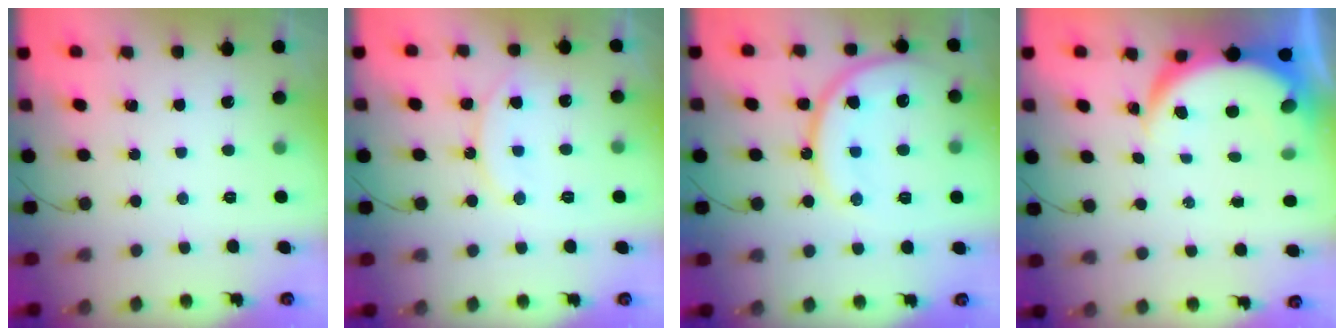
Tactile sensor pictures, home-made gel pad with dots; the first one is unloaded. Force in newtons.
{"total": 11.2, "press": 11.1, "slide": 1.3}
{"total": 17.7, "press": 17.6, "slide": 1.8}
{"total": 5.9, "press": 5.9, "slide": 0.5}